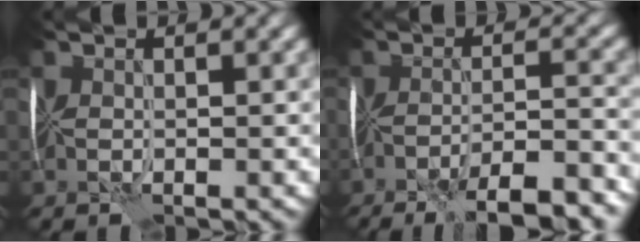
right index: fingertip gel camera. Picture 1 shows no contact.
{"total": 8.8, "force": [-6.6, 1.6, 5.6], "torque": [-0.076, -0.006, -0.095]}